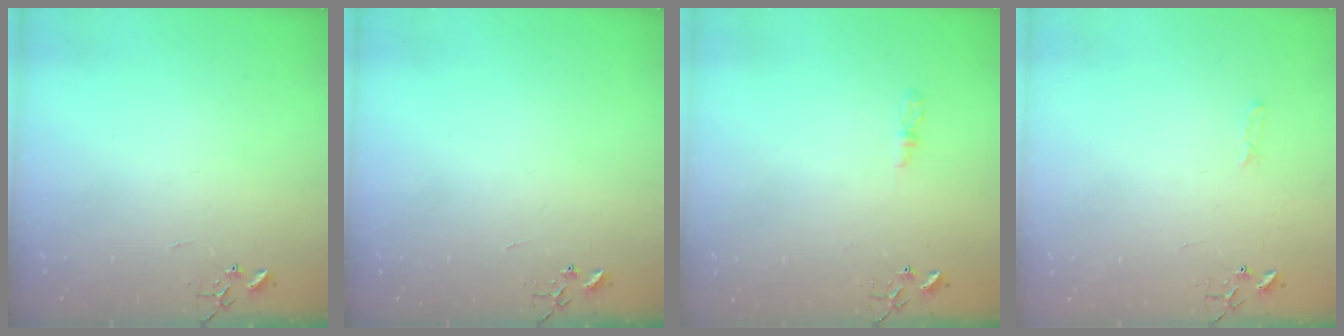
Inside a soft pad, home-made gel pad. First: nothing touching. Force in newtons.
{"total": 0.0}
{"total": 4.0, "press": 4.0, "slide": 0.5}
{"total": 3.3, "press": 3.3, "slide": 0.4}